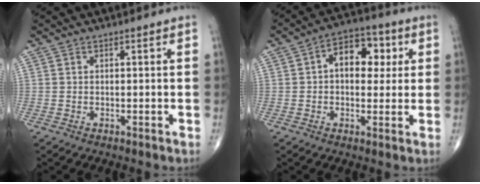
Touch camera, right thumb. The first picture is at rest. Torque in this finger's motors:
{"motor_torque": [-0.19, 0.34, 0.39, 0.27, 0.05]}